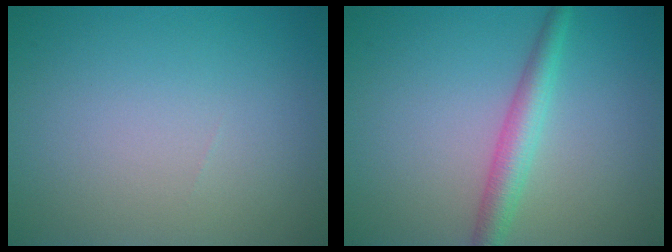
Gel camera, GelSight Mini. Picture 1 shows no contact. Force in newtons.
{"total": 3.0, "press": 3.0, "slide": 0.0}